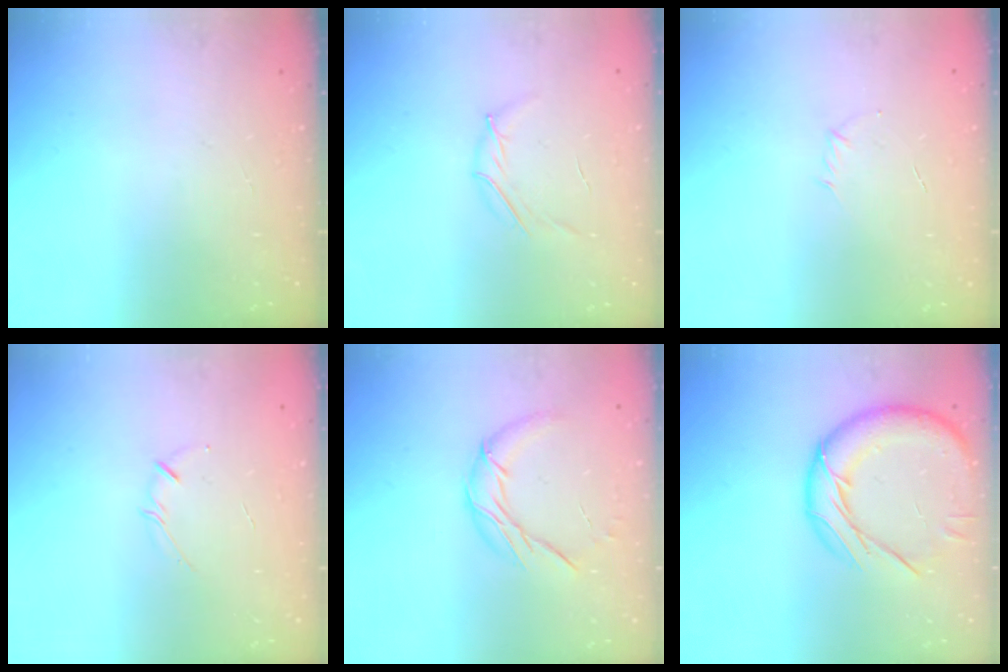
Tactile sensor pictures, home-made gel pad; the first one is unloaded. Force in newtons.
{"total": 2.8, "press": 2.7, "slide": 0.7}
{"total": 2.8, "press": 2.7, "slide": 0.8}
{"total": 3.2, "press": 3.2, "slide": 0.7}
{"total": 8.7, "press": 8.7, "slide": 0.3}
{"total": 16.5, "press": 16.5, "slide": 1.1}